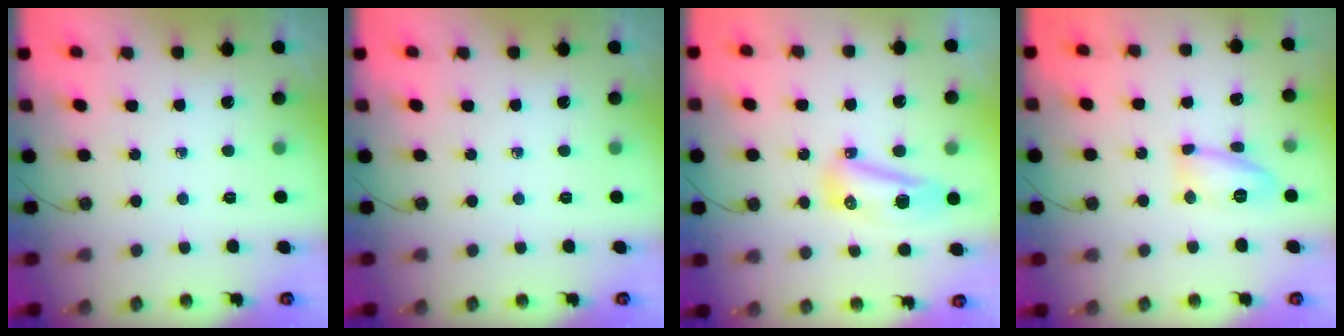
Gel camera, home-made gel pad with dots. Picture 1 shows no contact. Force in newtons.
{"total": 0.0}
{"total": 8.8, "press": 8.6, "slide": 1.8}
{"total": 10.3, "press": 10.3, "slide": 0.5}